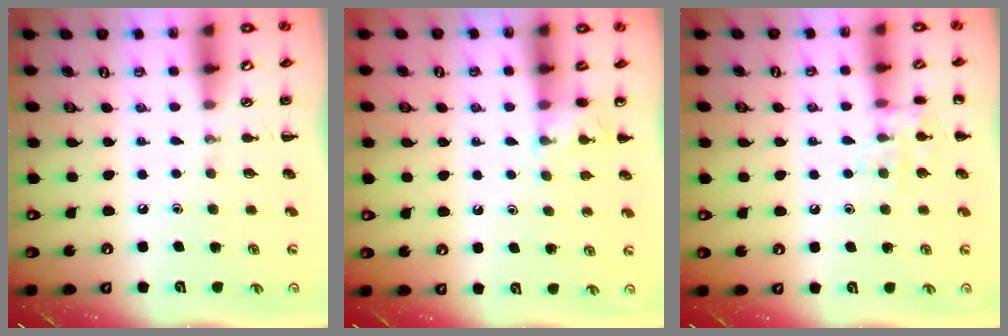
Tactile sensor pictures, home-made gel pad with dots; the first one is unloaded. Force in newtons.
{"total": 5.6, "press": 5.4, "slide": 1.4}
{"total": 9.2, "press": 9.1, "slide": 1.0}